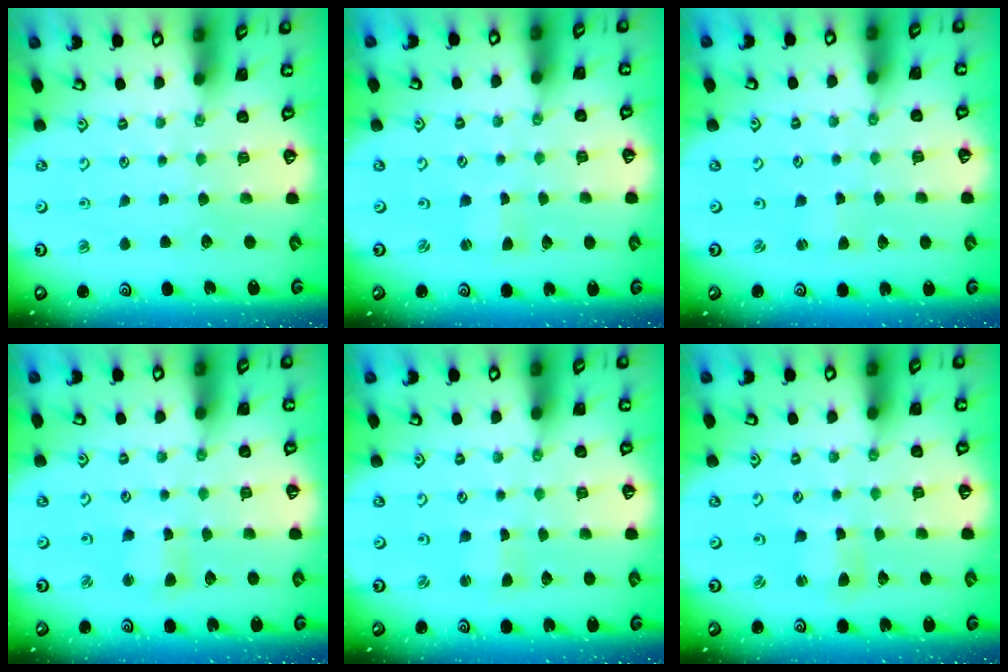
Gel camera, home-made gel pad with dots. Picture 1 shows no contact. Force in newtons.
{"total": 0.0}
{"total": 1.6, "press": 1.6, "slide": 0.3}
{"total": 3.3, "press": 3.3, "slide": 0.4}
{"total": 0.9, "press": 0.9, "slide": 0.1}
{"total": 3.0, "press": 2.9, "slide": 0.4}